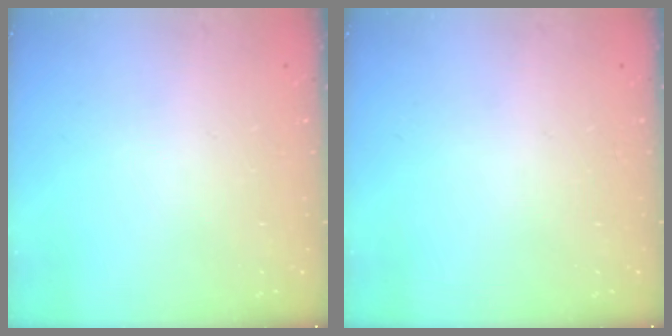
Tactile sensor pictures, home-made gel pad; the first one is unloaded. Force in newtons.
{"total": 0.0}